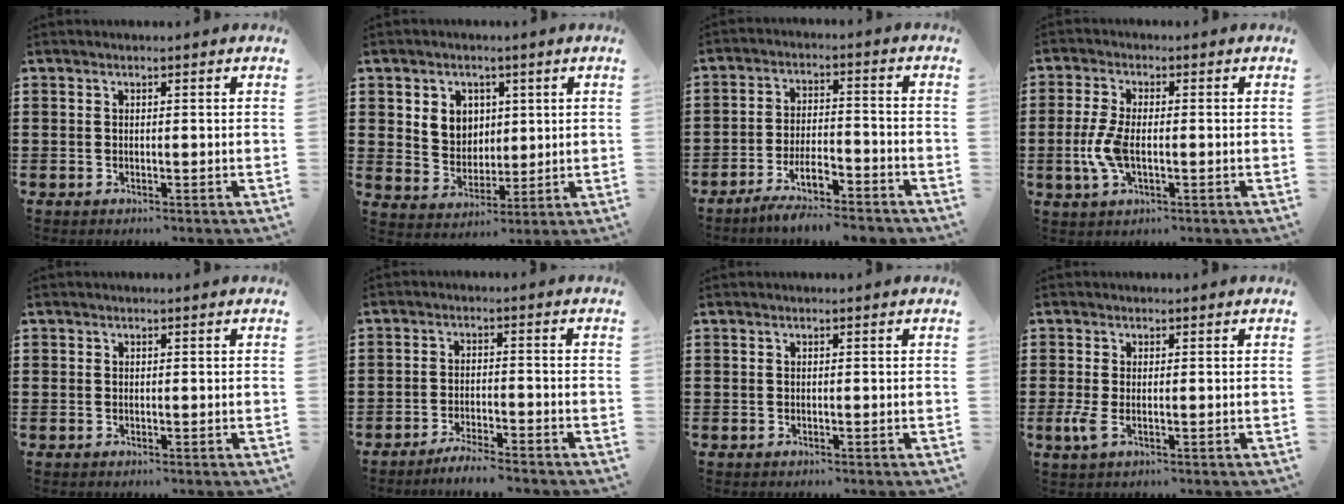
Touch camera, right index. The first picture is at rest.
{"total": 5.3, "force": [1.9, 4.8, 1.2], "torque": [-0.040, 0.015, 0.032]}
{"total": 5.7, "force": [-4.9, 0.9, 2.8], "torque": [-0.061, -0.001, -0.096]}
{"total": 5.8, "force": [-1.0, 2.6, 5.1], "torque": [-0.124, -0.008, -0.025]}
{"total": 0.0}
{"total": 3.3, "force": [-3.2, 0.1, 0.7], "torque": [-0.014, 0.007, -0.065]}
{"total": 0.0}
{"total": 2.3, "force": [-0.6, 0.8, 2.1], "torque": [-0.060, -0.010, -0.016]}